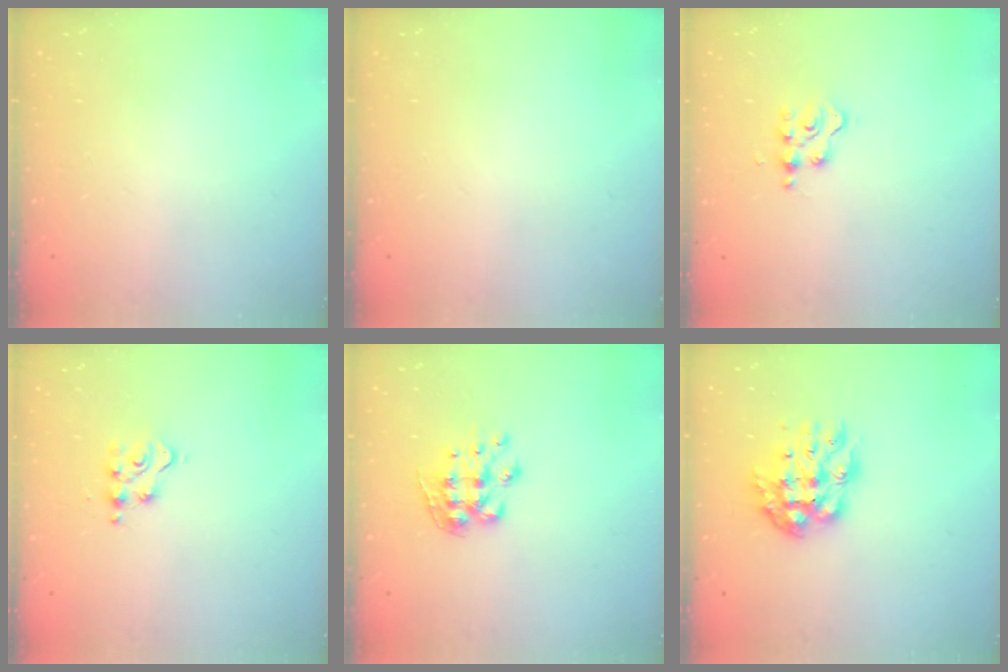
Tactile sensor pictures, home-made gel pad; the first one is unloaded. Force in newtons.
{"total": 0.0}
{"total": 3.3, "press": 3.3, "slide": 0.3}
{"total": 5.1, "press": 5.0, "slide": 0.5}
{"total": 8.4, "press": 8.3, "slide": 0.4}
{"total": 10.2, "press": 10.1, "slide": 0.8}